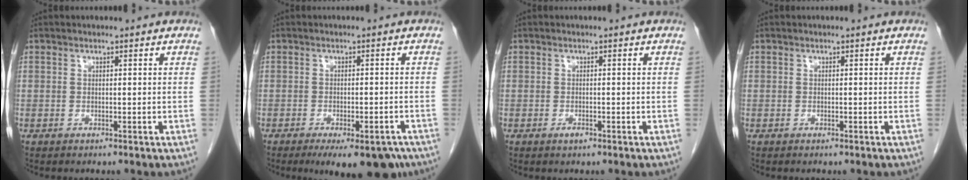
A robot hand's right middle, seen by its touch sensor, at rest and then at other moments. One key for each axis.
{"total": 10.4, "fx": -7.4, "fy": 3.9, "fz": 6.3, "tx": -0.073, "ty": -0.003, "tz": -0.099}
{"total": 0.9, "fx": -0.5, "fy": 0.4, "fz": 0.6, "tx": -0.011, "ty": 0.000, "tz": -0.007}
{"total": 0.0}